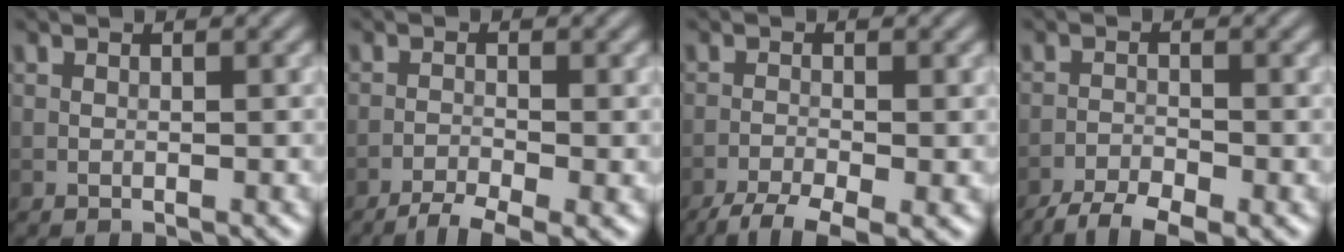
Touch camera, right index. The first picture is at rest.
{"total": 3.4, "force": [-2.5, 0.5, 2.2], "torque": [-0.046, -0.001, -0.049]}
{"total": 4.4, "force": [-3.2, 1.0, 2.9], "torque": [-0.056, -0.008, -0.061]}
{"total": 4.5, "force": [-3.5, 1.2, 2.6], "torque": [-0.049, -0.002, -0.066]}